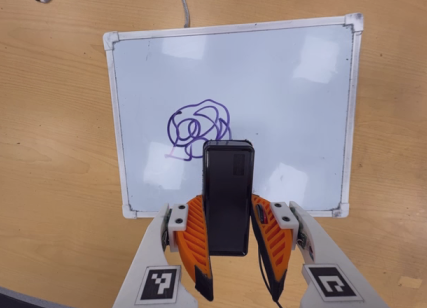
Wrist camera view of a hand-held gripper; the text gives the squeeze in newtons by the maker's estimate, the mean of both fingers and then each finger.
{"total": 4.2, "left": 2.7, "right": 5.7}